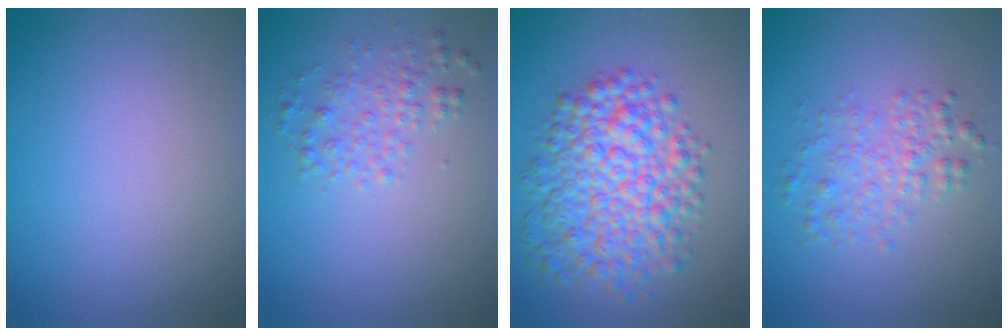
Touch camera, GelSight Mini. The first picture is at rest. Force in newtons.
{"total": 2.2, "press": 2.2, "slide": 0.1}
{"total": 7.9, "press": 7.9, "slide": 0.2}
{"total": 2.7, "press": 2.7, "slide": 0.0}